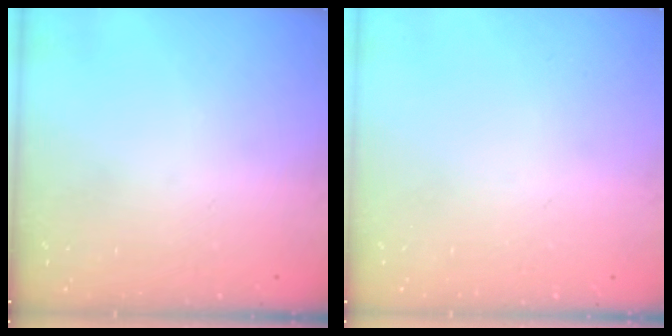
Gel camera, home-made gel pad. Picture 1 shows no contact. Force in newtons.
{"total": 0.0}